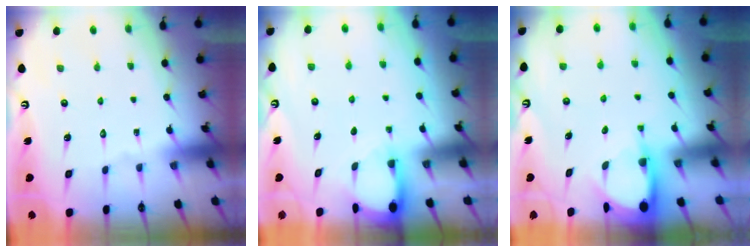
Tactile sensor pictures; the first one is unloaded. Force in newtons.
{"total": 2.8, "press": 2.8, "slide": 0.3}
{"total": 3.4, "press": 3.4, "slide": 0.3}